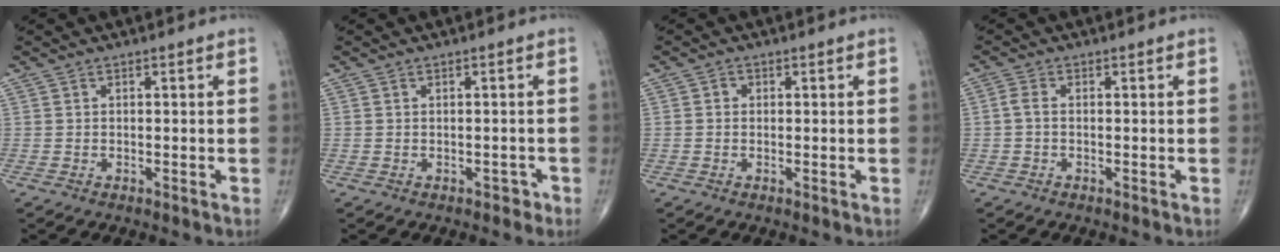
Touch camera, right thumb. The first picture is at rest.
{"total": 0.7, "force": [-0.4, 0.6, 0.2], "torque": [0.003, 0.002, -0.008]}
{"total": 1.1, "force": [0.0, 1.0, 0.4], "torque": [-0.002, 0.003, -0.002]}
{"total": 1.9, "force": [-0.2, 1.1, 1.5], "torque": [-0.033, 0.003, -0.008]}